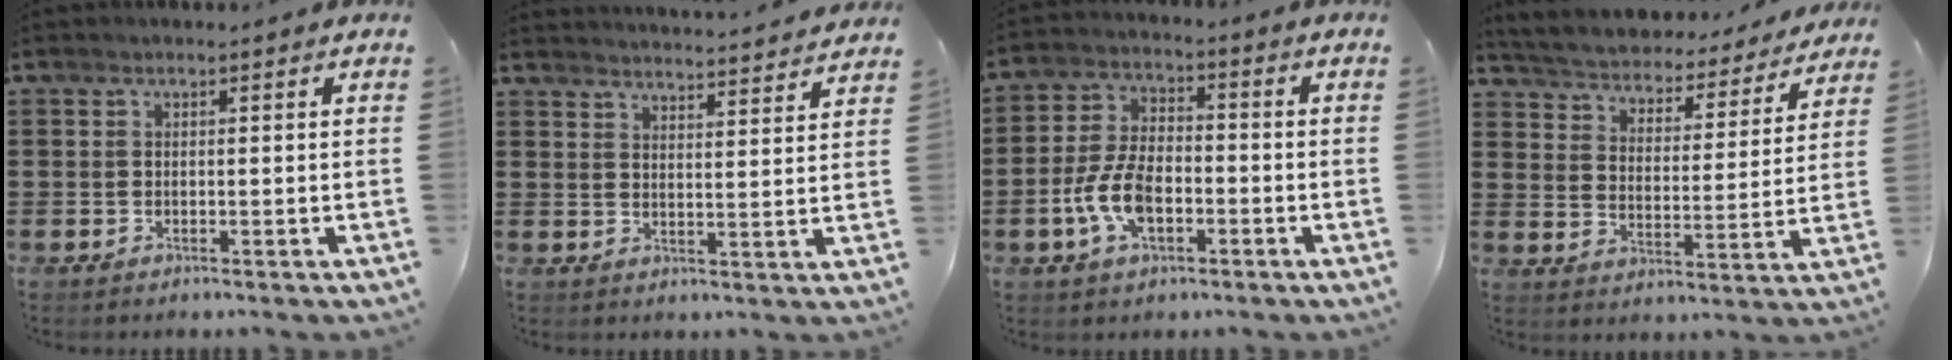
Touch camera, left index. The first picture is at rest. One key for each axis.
{"total": 3.6, "fx": 3.6, "fy": -0.6, "fz": -0.1, "tx": -0.004, "ty": -0.030, "tz": 0.060}
{"total": 8.1, "fx": -2.7, "fy": 4.3, "fz": 6.3, "tx": -0.154, "ty": -0.001, "tz": -0.057}
{"total": 3.5, "fx": 3.5, "fy": 0.3, "fz": 0.0, "tx": -0.026, "ty": -0.036, "tz": 0.050}